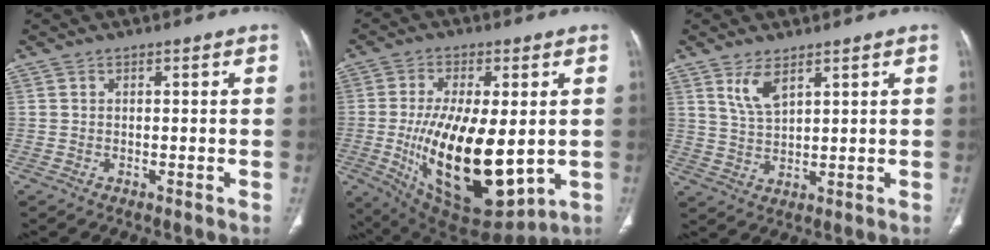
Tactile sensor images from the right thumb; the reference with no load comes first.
{"total": 21.9, "force": [-2.1, 9.7, 19.5], "torque": [-0.339, -0.028, -0.009]}
{"total": 2.4, "force": [1.4, 0.5, 1.9], "torque": [-0.048, -0.008, 0.035]}